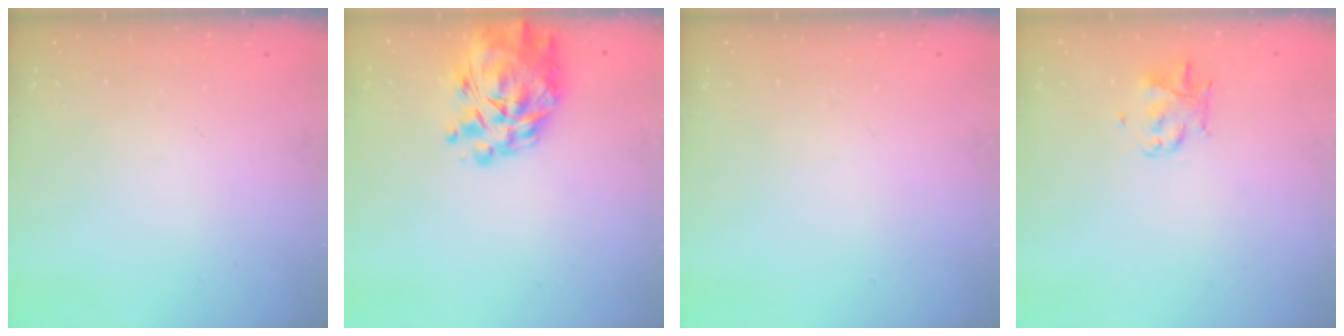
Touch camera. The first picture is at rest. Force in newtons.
{"total": 13.3, "press": 12.4, "slide": 4.8}
{"total": 0.0}
{"total": 3.0, "press": 2.9, "slide": 0.4}